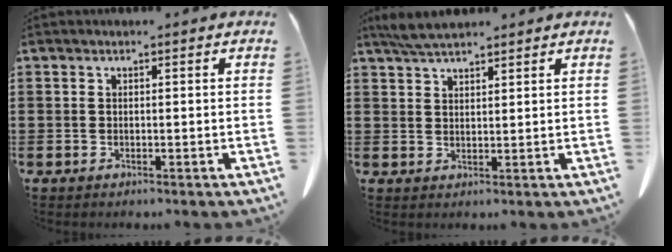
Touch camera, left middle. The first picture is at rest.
{"total": 3.4, "force": [3.0, 0.6, 1.5], "torque": [-0.036, -0.003, 0.056]}